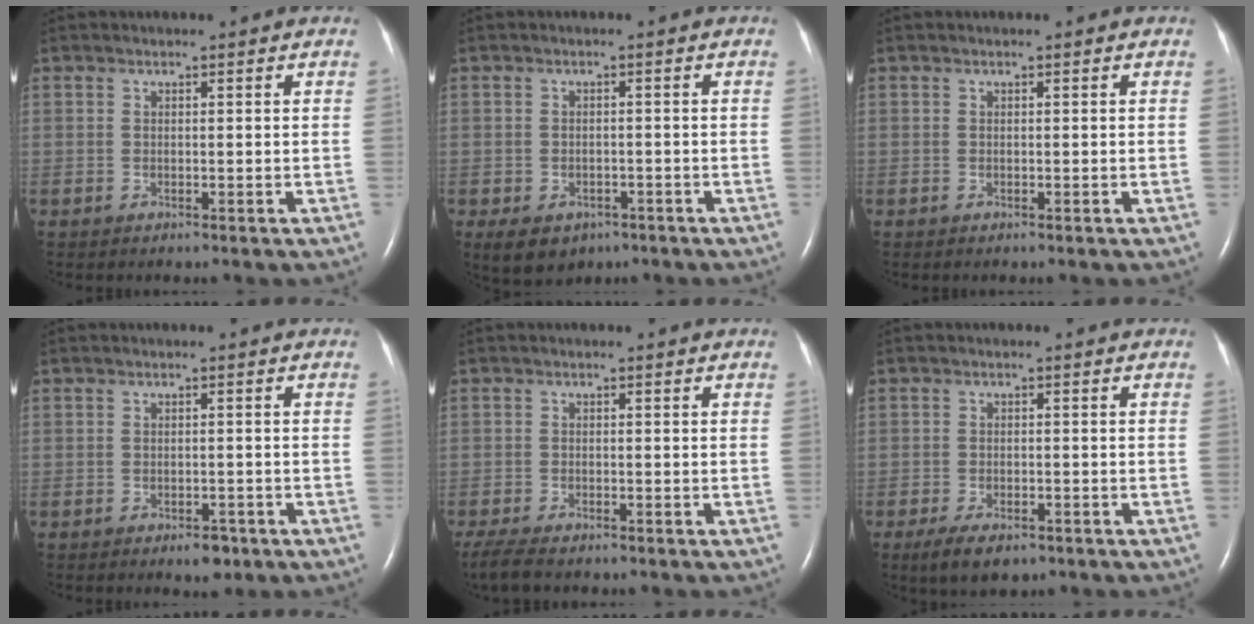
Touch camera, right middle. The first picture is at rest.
{"total": 6.5, "force": [-4.0, 4.4, 2.7], "torque": [-0.045, 0.003, -0.049]}
{"total": 0.0}
{"total": 2.4, "force": [-1.6, 1.2, 1.4], "torque": [-0.018, 0.000, -0.015]}
{"total": 5.4, "force": [-4.4, 1.4, 2.9], "torque": [-0.058, -0.015, -0.070]}
{"total": 5.2, "force": [-3.5, 2.1, 3.2], "torque": [-0.058, -0.007, -0.052]}